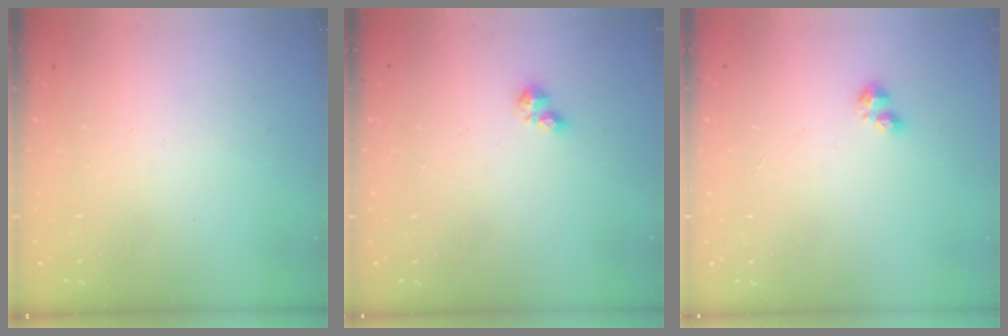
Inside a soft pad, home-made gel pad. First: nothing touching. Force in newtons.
{"total": 4.2, "press": 4.2, "slide": 0.6}
{"total": 2.8, "press": 2.8, "slide": 0.5}